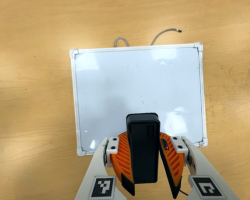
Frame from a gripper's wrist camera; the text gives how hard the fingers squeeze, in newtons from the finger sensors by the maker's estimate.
{"total": 9.2, "left": 9.2, "right": 9.1}